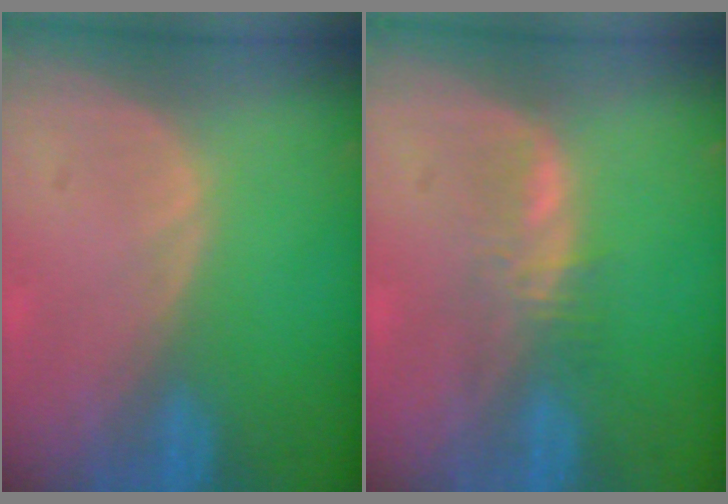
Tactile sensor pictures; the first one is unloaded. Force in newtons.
{"total": 2.9, "press": 2.9, "slide": 0.2}